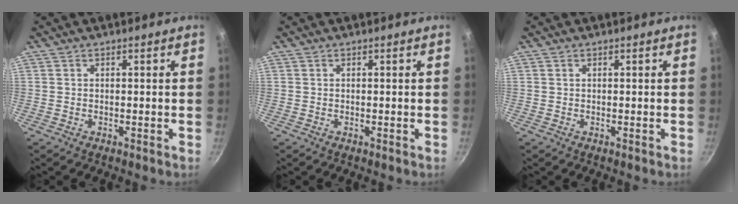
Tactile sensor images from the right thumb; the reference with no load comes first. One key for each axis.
{"total": 0.0}
{"total": 0.0}